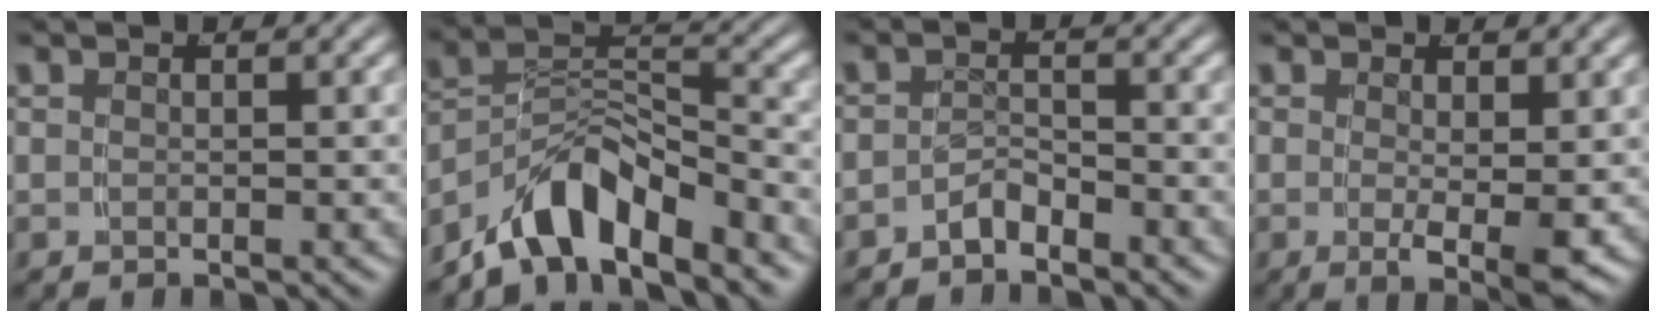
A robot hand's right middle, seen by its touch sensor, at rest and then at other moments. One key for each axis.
{"total": 7.8, "fx": -4.5, "fy": 3.9, "fz": 5.0, "tx": -0.086, "ty": -0.018, "tz": -0.068}
{"total": 2.5, "fx": -2.4, "fy": 0.5, "fz": 0.5, "tx": -0.006, "ty": -0.007, "tz": -0.040}
{"total": 3.4, "fx": -0.8, "fy": 0.3, "fz": 3.3, "tx": -0.051, "ty": -0.026, "tz": -0.002}